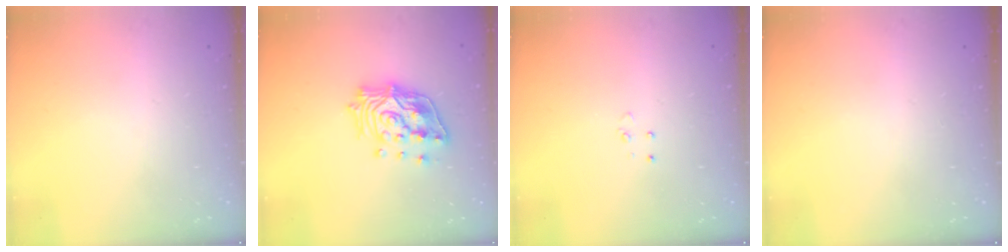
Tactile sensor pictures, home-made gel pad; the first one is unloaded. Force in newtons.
{"total": 17.6, "press": 17.4, "slide": 2.6}
{"total": 3.2, "press": 3.2, "slide": 0.4}
{"total": 0.0}